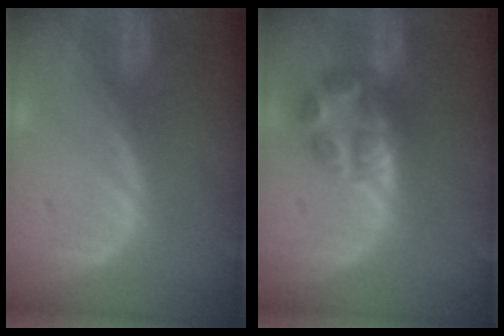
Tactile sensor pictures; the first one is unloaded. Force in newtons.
{"total": 5.5, "press": 5.5, "slide": 0.9}